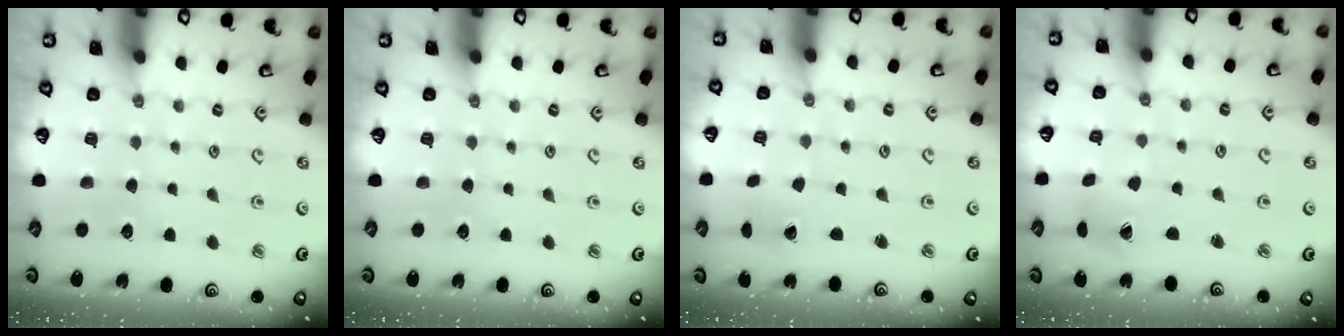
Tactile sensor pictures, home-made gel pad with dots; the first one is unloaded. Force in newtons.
{"total": 0.0}
{"total": 0.6, "press": 0.6, "slide": 0.1}
{"total": 3.1, "press": 3.1, "slide": 0.4}